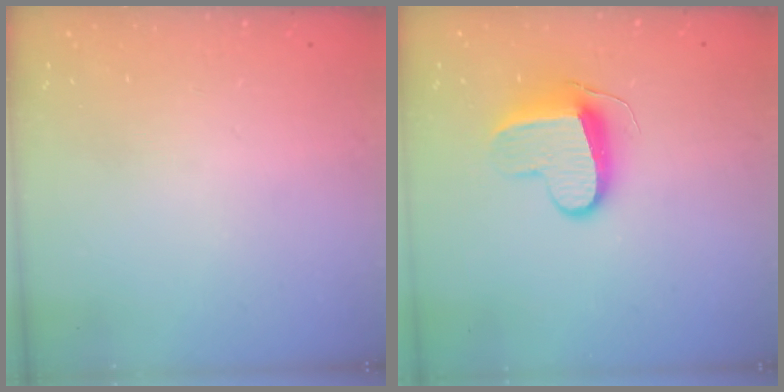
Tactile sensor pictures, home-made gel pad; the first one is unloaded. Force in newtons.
{"total": 10.4, "press": 10.4, "slide": 0.5}